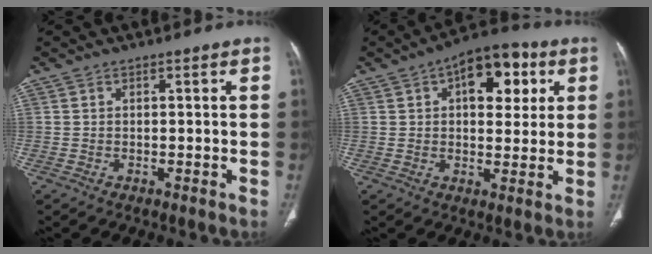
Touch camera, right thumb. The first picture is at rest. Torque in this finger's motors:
{"motor_torque": [0.68, 1.39, 0.66, -0.40, 0.06]}